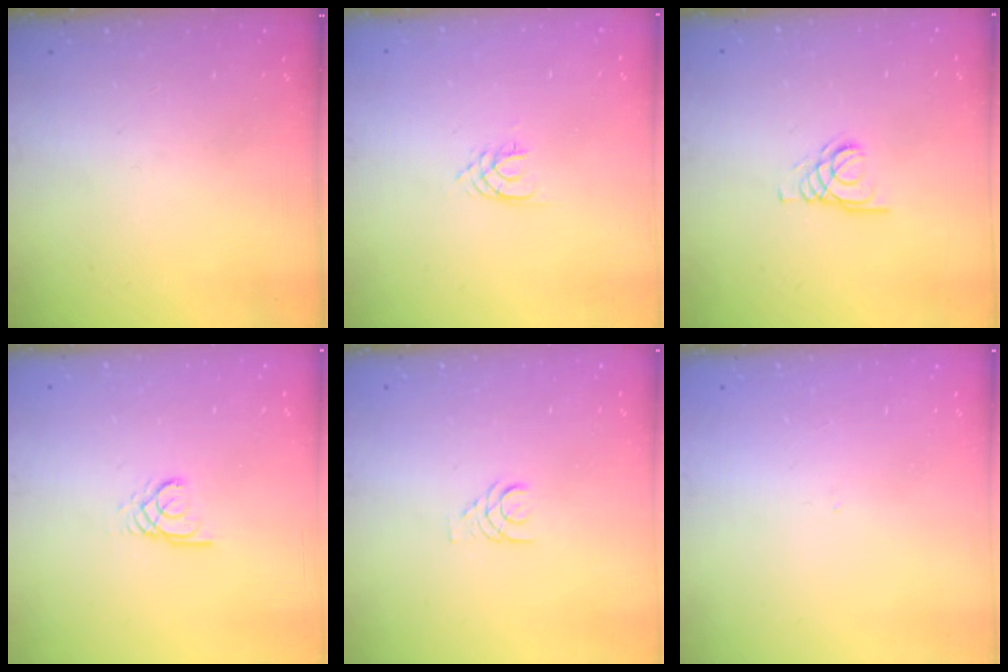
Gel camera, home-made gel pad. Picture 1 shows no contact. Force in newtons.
{"total": 1.7, "press": 1.7, "slide": 0.2}
{"total": 2.1, "press": 2.1, "slide": 0.2}
{"total": 2.4, "press": 2.4, "slide": 0.4}
{"total": 1.4, "press": 1.4, "slide": 0.2}
{"total": 0.0}